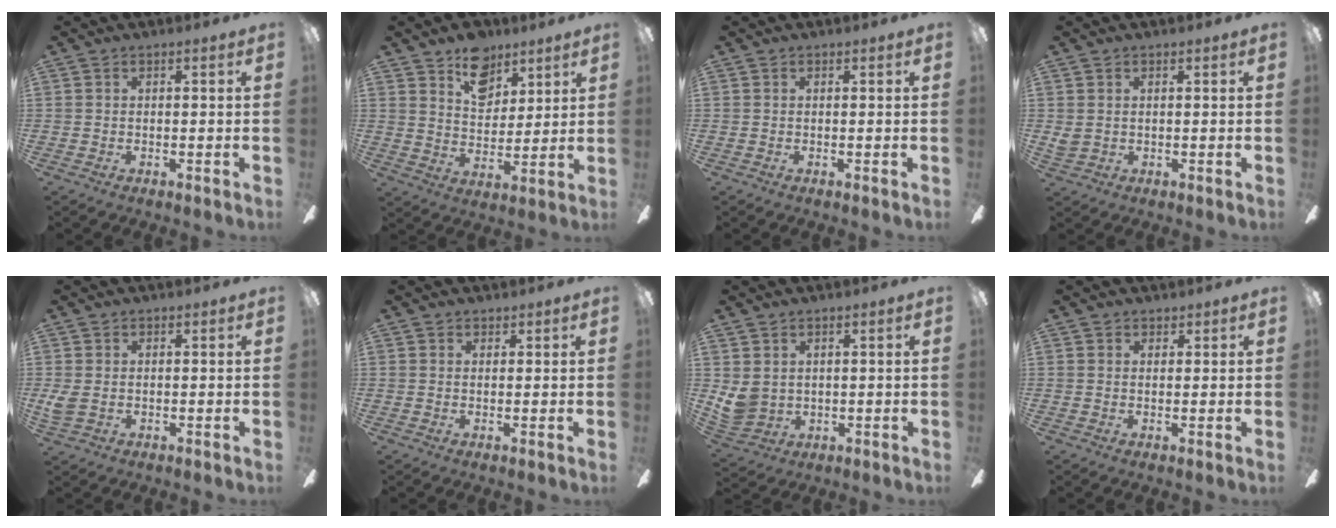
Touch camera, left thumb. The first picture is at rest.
{"total": 10.9, "force": [7.2, 7.1, 4.2], "torque": [-0.044, -0.035, 0.130]}
{"total": 0.0}
{"total": 2.1, "force": [1.0, 1.7, 0.7], "torque": [-0.016, 0.004, 0.018]}
{"total": 3.1, "force": [0.4, 2.3, 1.9], "torque": [-0.035, 0.000, 0.006]}
{"total": 1.3, "force": [1.1, 0.8, 0.1], "torque": [0.007, -0.003, 0.019]}
{"total": 5.6, "force": [2.2, 4.7, 2.2], "torque": [-0.055, -0.009, 0.043]}
{"total": 1.6, "force": [1.3, 1.0, 0.1], "torque": [0.006, -0.002, 0.023]}